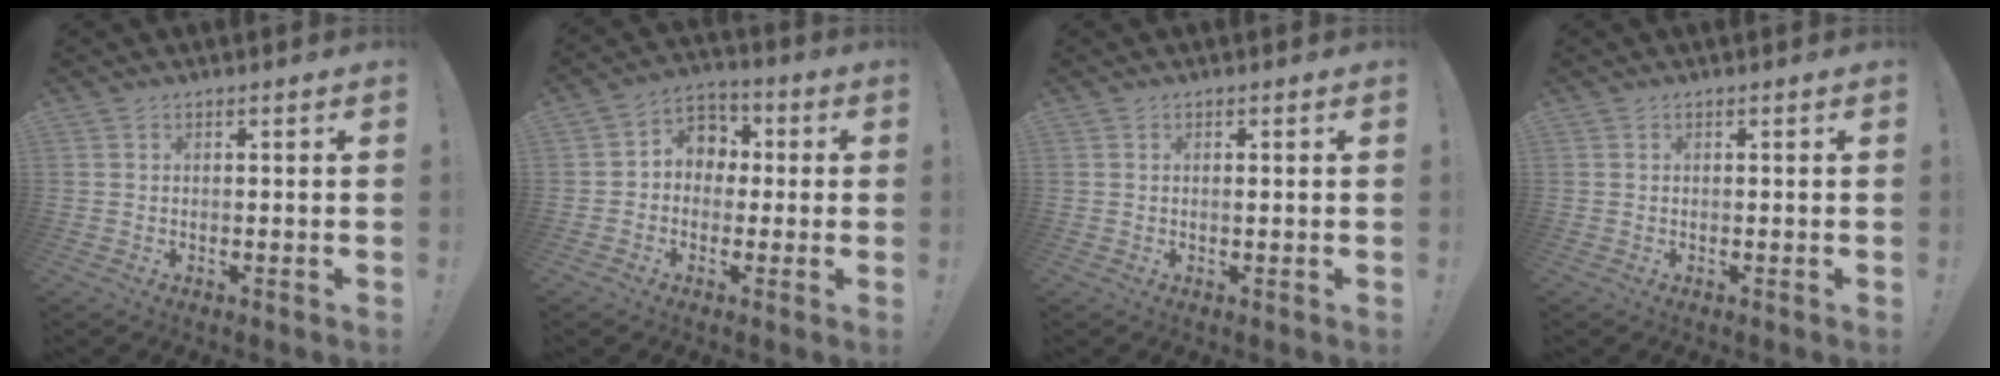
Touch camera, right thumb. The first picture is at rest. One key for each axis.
{"total": 7.1, "fx": -0.5, "fy": 6.5, "fz": 2.8, "tx": -0.043, "ty": 0.014, "tz": 0.000}
{"total": 0.6, "fx": 0.0, "fy": -0.1, "fz": 0.6, "tx": 0.003, "ty": -0.006, "tz": -0.003}
{"total": 0.0}